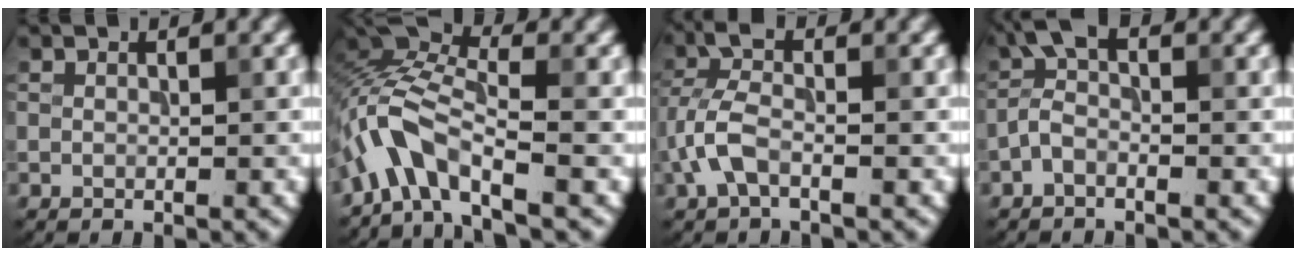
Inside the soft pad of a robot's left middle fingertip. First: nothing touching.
{"total": 5.3, "force": [-2.9, 1.9, 4.0], "torque": [-0.074, 0.010, -0.064]}
{"total": 3.9, "force": [-1.4, 1.7, 3.3], "torque": [-0.084, 0.010, -0.040]}
{"total": 2.4, "force": [-0.9, 1.0, 2.0], "torque": [-0.044, 0.012, -0.032]}